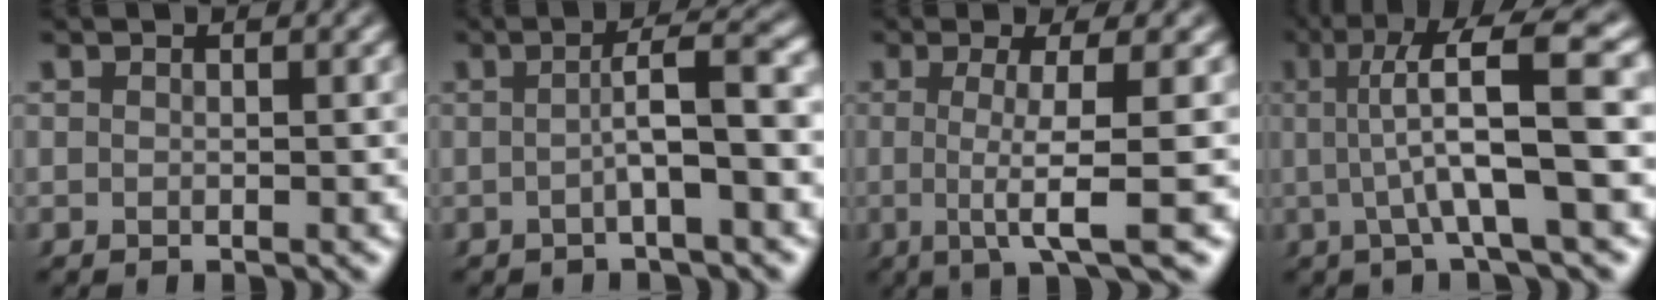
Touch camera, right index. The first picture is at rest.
{"total": 3.6, "force": [-0.9, 0.0, 3.5], "torque": [-0.050, 0.007, -0.015]}
{"total": 5.5, "force": [-0.7, -0.1, 5.4], "torque": [-0.089, -0.008, -0.009]}
{"total": 7.6, "force": [1.9, 1.3, 7.3], "torque": [-0.116, 0.021, 0.021]}